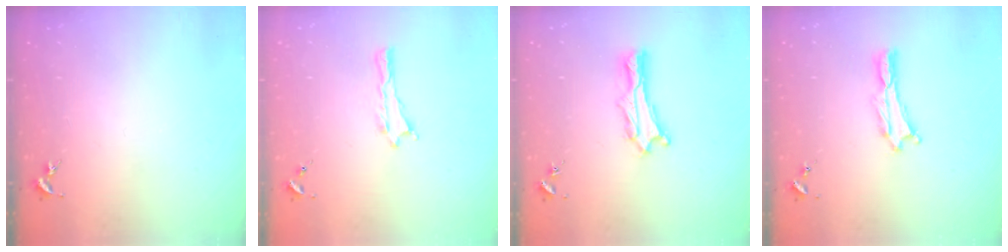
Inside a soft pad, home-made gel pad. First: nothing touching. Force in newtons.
{"total": 0.0}
{"total": 2.0, "press": 2.0, "slide": 0.2}
{"total": 0.0}